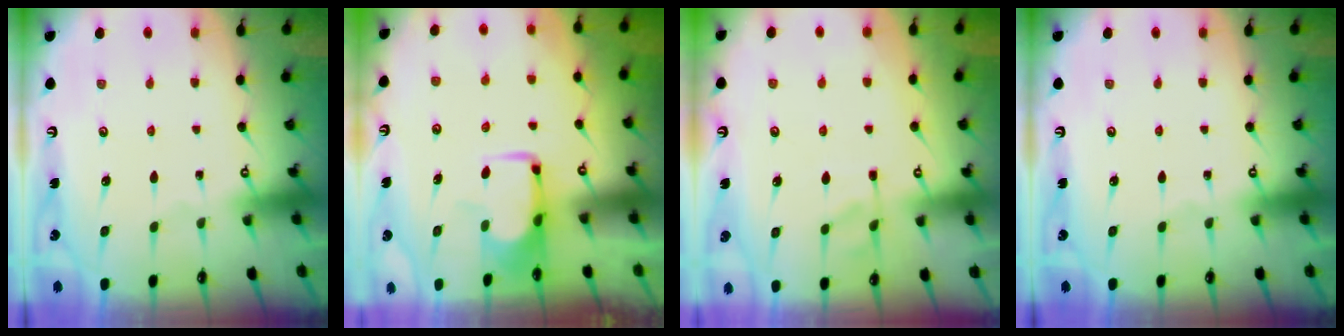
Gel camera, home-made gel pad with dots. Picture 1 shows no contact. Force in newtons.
{"total": 1.7, "press": 1.6, "slide": 0.4}
{"total": 2.0, "press": 1.5, "slide": 1.3}
{"total": 0.0}